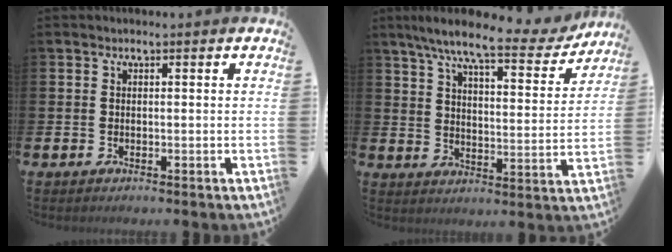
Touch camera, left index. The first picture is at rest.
{"total": 9.0, "force": [7.6, 1.2, 4.7], "torque": [-0.105, -0.043, 0.125]}